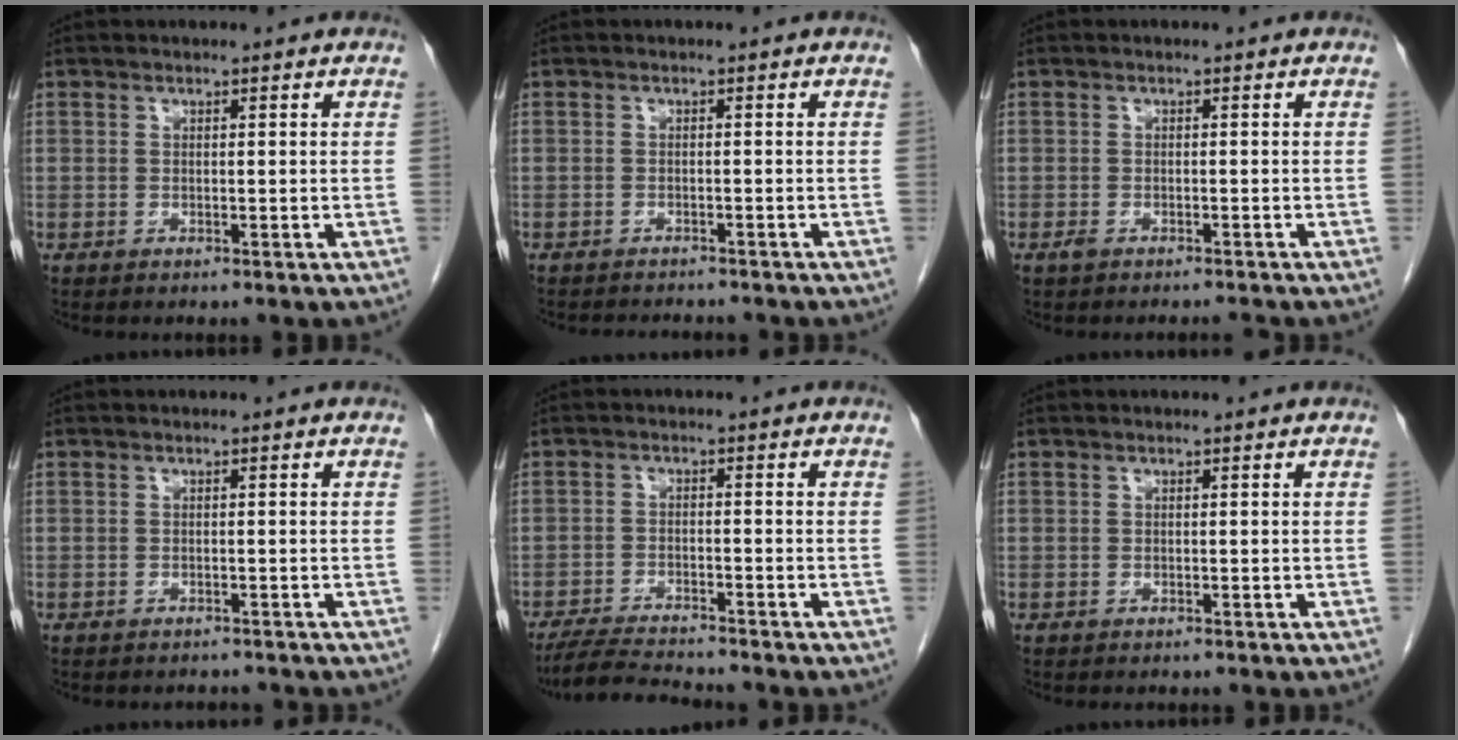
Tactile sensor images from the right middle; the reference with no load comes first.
{"total": 4.9, "force": [-4.7, 1.0, 1.2], "torque": [-0.012, -0.005, -0.062]}
{"total": 1.7, "force": [-1.5, 0.1, 0.8], "torque": [-0.021, -0.006, -0.024]}
{"total": 2.5, "force": [-2.3, 0.8, 0.1], "torque": [-0.001, -0.002, -0.030]}
{"total": 6.7, "force": [-6.3, 0.0, 2.2], "torque": [-0.038, -0.020, -0.109]}
{"total": 0.7, "force": [-0.6, 0.3, 0.1], "torque": [-0.006, 0.000, -0.011]}